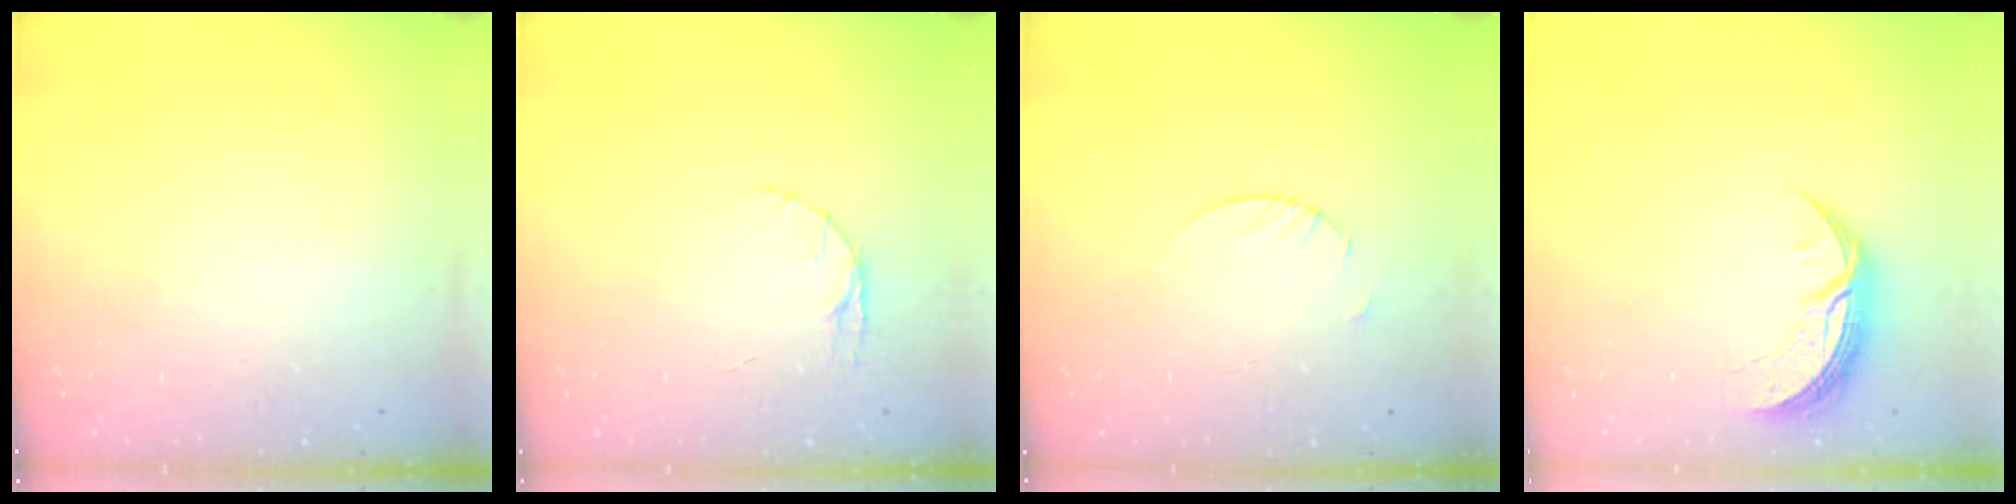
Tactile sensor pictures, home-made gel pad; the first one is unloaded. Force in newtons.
{"total": 4.1, "press": 4.1, "slide": 0.5}
{"total": 1.8, "press": 1.8, "slide": 0.2}
{"total": 8.4, "press": 8.4, "slide": 0.6}